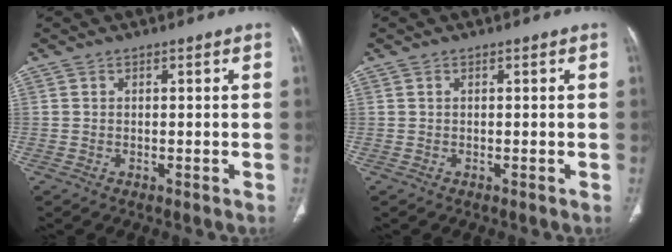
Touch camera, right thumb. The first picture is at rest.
{"total": 0.0}